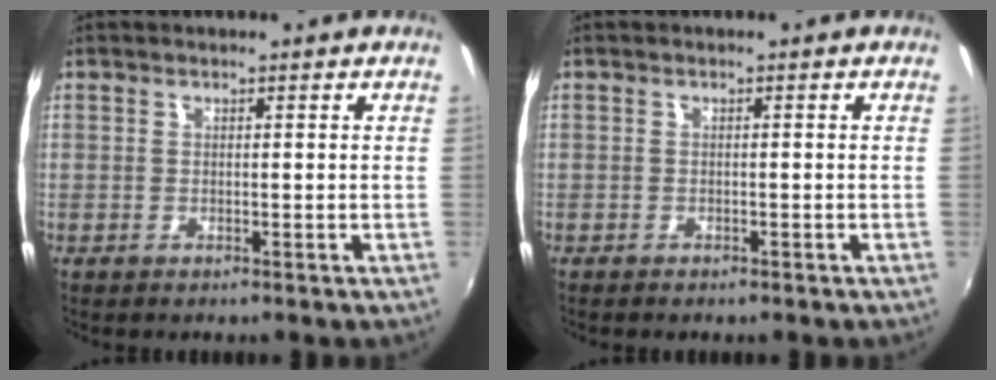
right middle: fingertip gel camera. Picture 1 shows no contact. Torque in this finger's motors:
{"motor_torque": [-0.30, 0.00, 0.02, -0.01]}